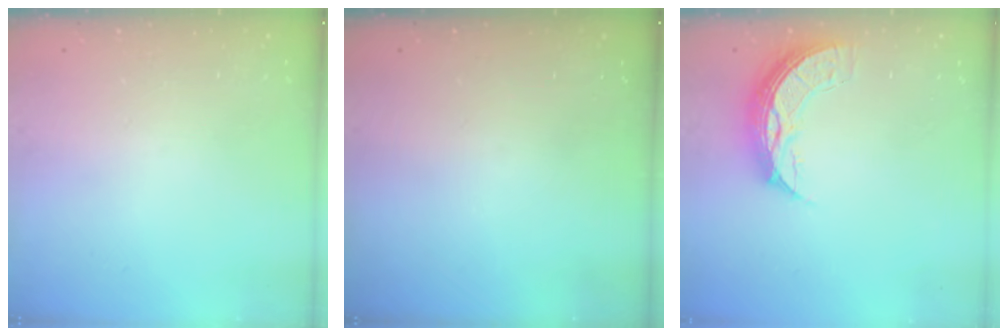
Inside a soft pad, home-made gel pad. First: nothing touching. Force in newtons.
{"total": 0.0}
{"total": 9.2, "press": 9.2, "slide": 0.7}